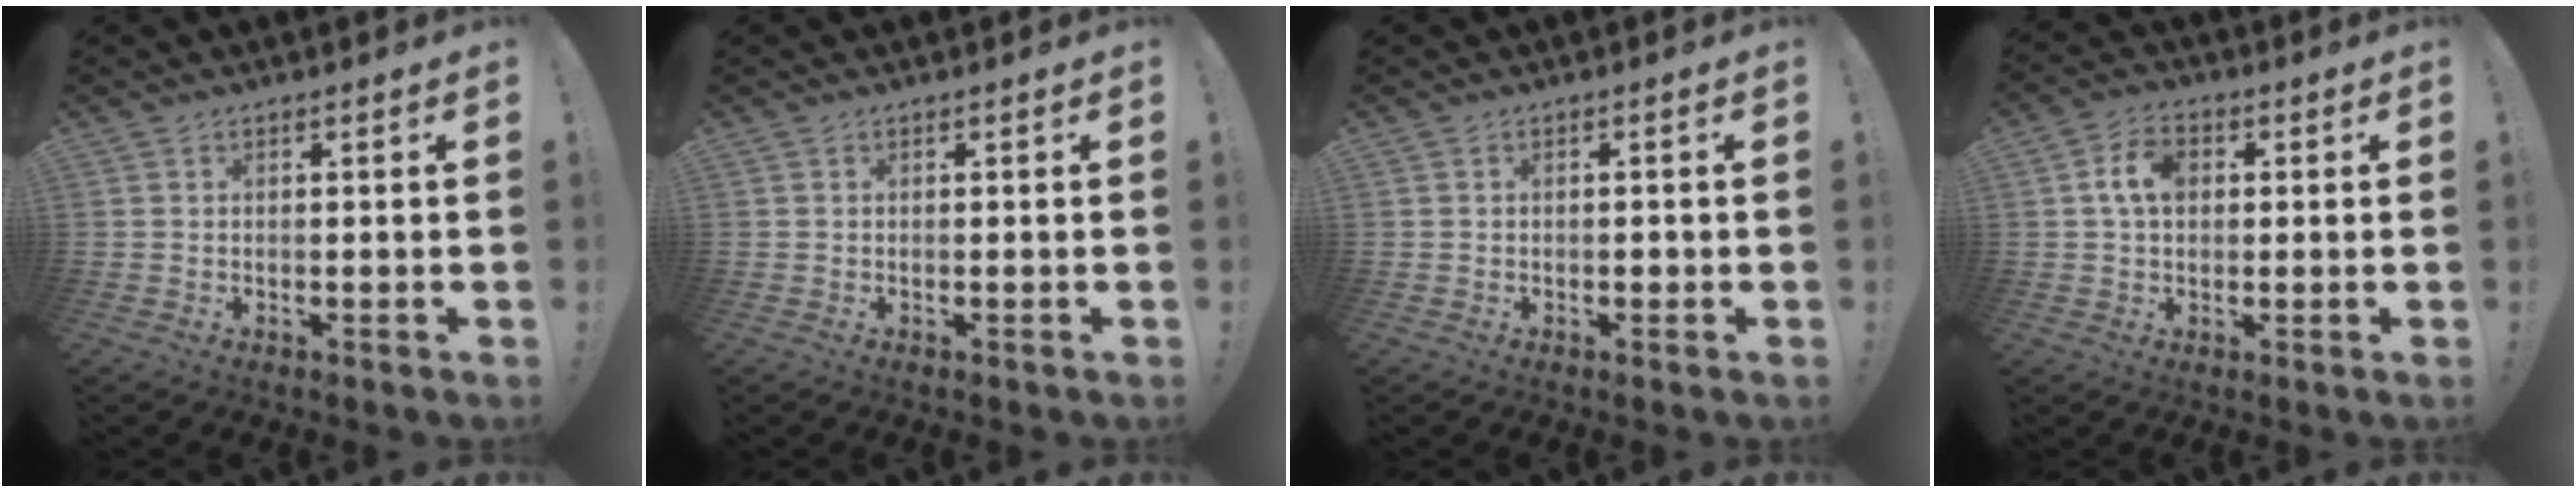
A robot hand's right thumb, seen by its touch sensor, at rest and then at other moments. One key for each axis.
{"total": 0.0}
{"total": 1.0, "fx": -0.6, "fy": 0.7, "fz": 0.5, "tx": -0.013, "ty": 0.004, "tz": -0.010}
{"total": 7.7, "fx": 1.5, "fy": 5.3, "fz": 5.5, "tx": -0.098, "ty": 0.016, "tz": 0.030}